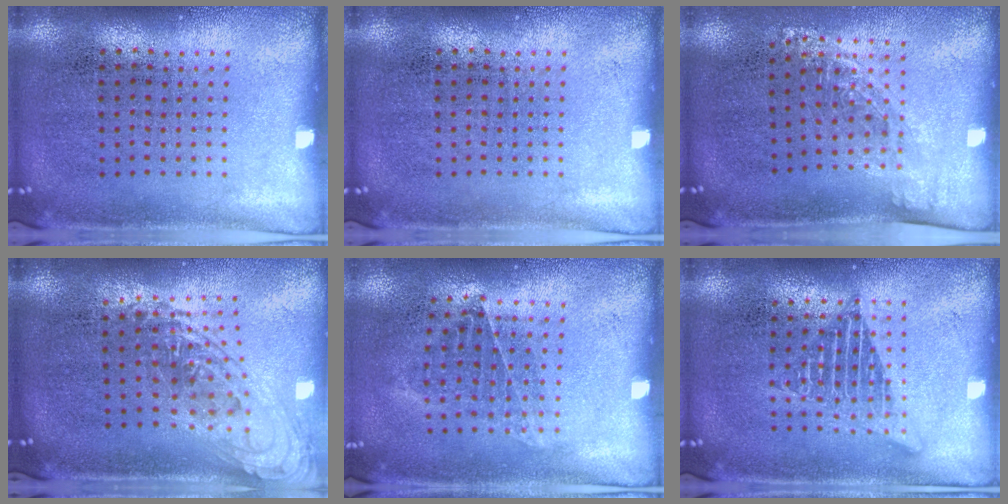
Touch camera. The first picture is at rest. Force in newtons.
{"total": 0.0}
{"total": 1.3, "press": 1.0, "slide": 0.9}
{"total": 1.3, "press": 1.2, "slide": 0.5}
{"total": 0.9, "press": 0.8, "slide": 0.5}
{"total": 2.6, "press": 2.5, "slide": 0.3}